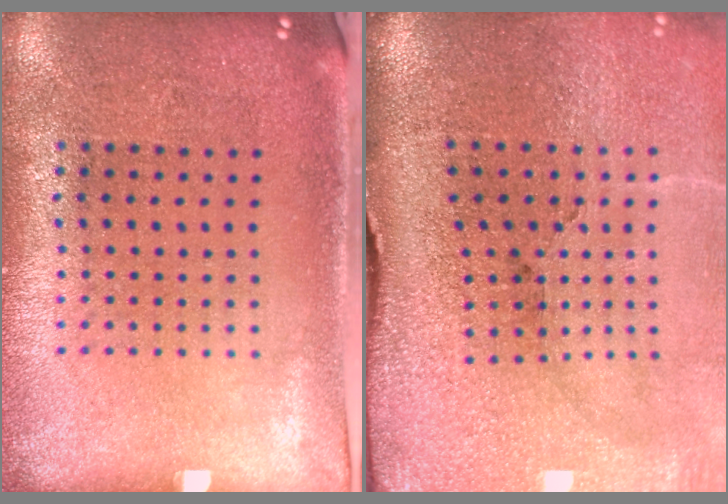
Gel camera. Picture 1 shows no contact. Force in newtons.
{"total": 5.0, "press": 3.9, "slide": 3.2}